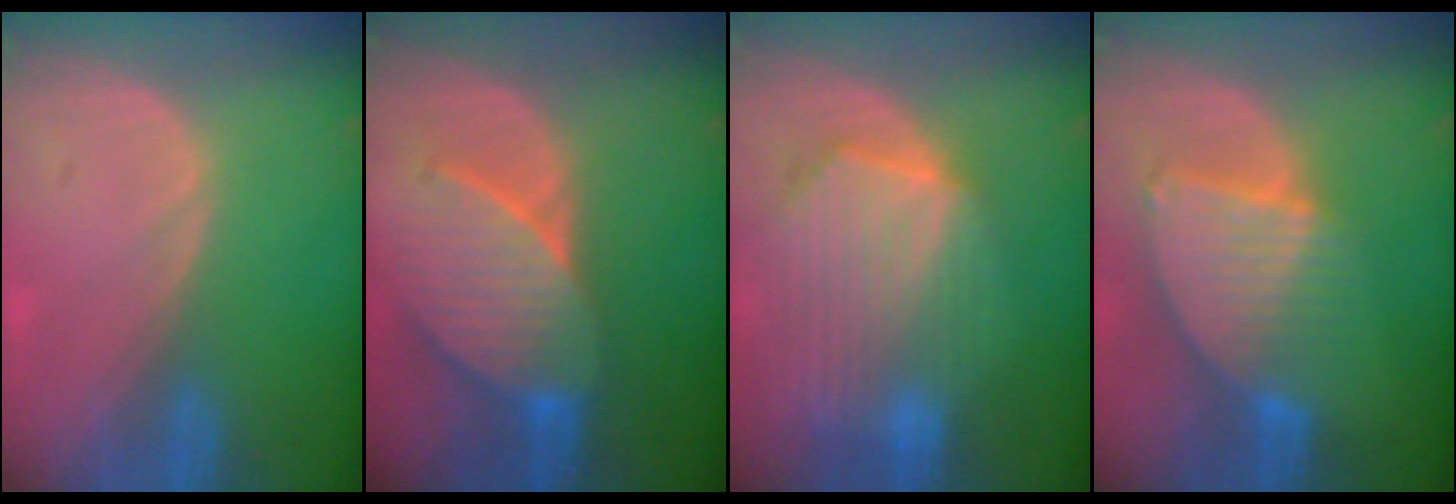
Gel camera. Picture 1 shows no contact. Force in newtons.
{"total": 8.5, "press": 8.3, "slide": 1.5}
{"total": 10.3, "press": 8.9, "slide": 5.2}
{"total": 8.4, "press": 7.3, "slide": 4.1}